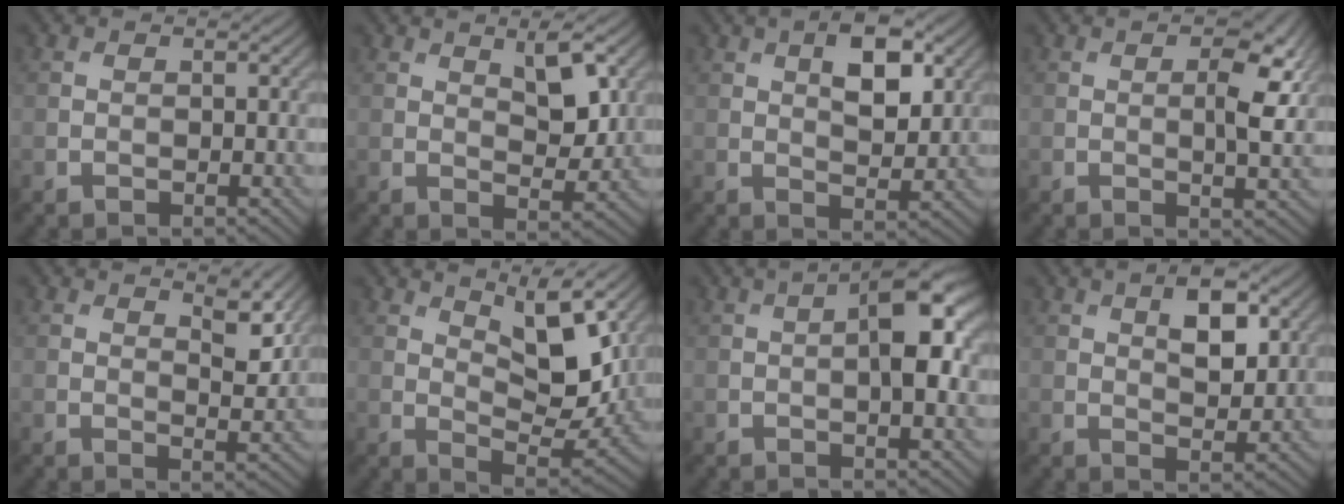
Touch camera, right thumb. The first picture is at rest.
{"total": 5.1, "force": [2.3, 2.1, 4.1], "torque": [-0.065, -0.009, 0.038]}
{"total": 7.2, "force": [2.8, 3.4, 5.6], "torque": [-0.091, 0.004, 0.042]}
{"total": 5.0, "force": [1.2, 1.8, 4.5], "torque": [-0.073, -0.002, 0.023]}
{"total": 3.8, "force": [2.4, 1.2, 2.7], "torque": [-0.051, -0.009, 0.039]}
{"total": 9.5, "force": [4.9, 3.4, 7.4], "torque": [-0.129, -0.007, 0.079]}
{"total": 7.8, "force": [0.8, 2.8, 7.3], "torque": [-0.114, 0.010, 0.010]}
{"total": 6.1, "force": [2.4, 2.8, 4.8], "torque": [-0.078, 0.000, 0.038]}